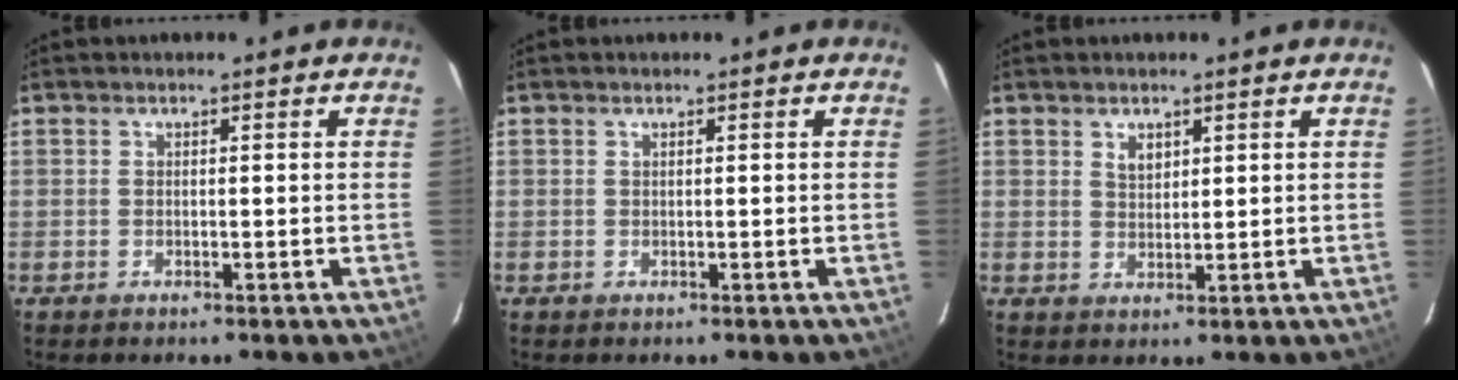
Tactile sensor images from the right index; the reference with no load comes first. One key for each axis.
{"total": 0.0}
{"total": 2.4, "fx": 1.4, "fy": 1.5, "fz": 1.4, "tx": -0.020, "ty": 0.002, "tz": 0.026}